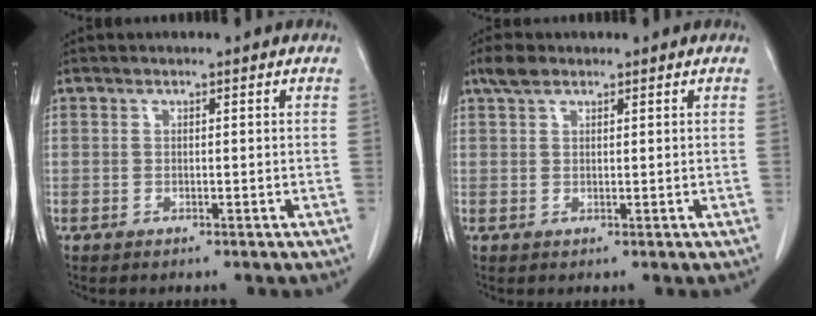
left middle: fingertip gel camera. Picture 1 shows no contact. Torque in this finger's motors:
{"motor_torque": [0.48, -0.42, -0.06, -0.02]}